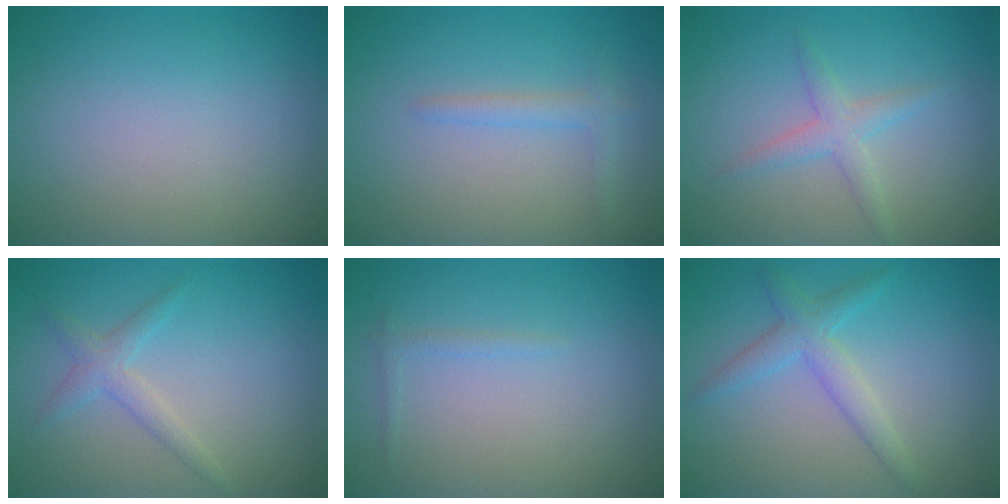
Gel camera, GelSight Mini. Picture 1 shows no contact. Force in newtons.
{"total": 1.4, "press": 1.4, "slide": 0.2}
{"total": 2.1, "press": 2.1, "slide": 0.0}
{"total": 2.0, "press": 2.0, "slide": 0.0}
{"total": 0.7, "press": 0.7, "slide": 0.1}
{"total": 2.9, "press": 2.9, "slide": 0.1}